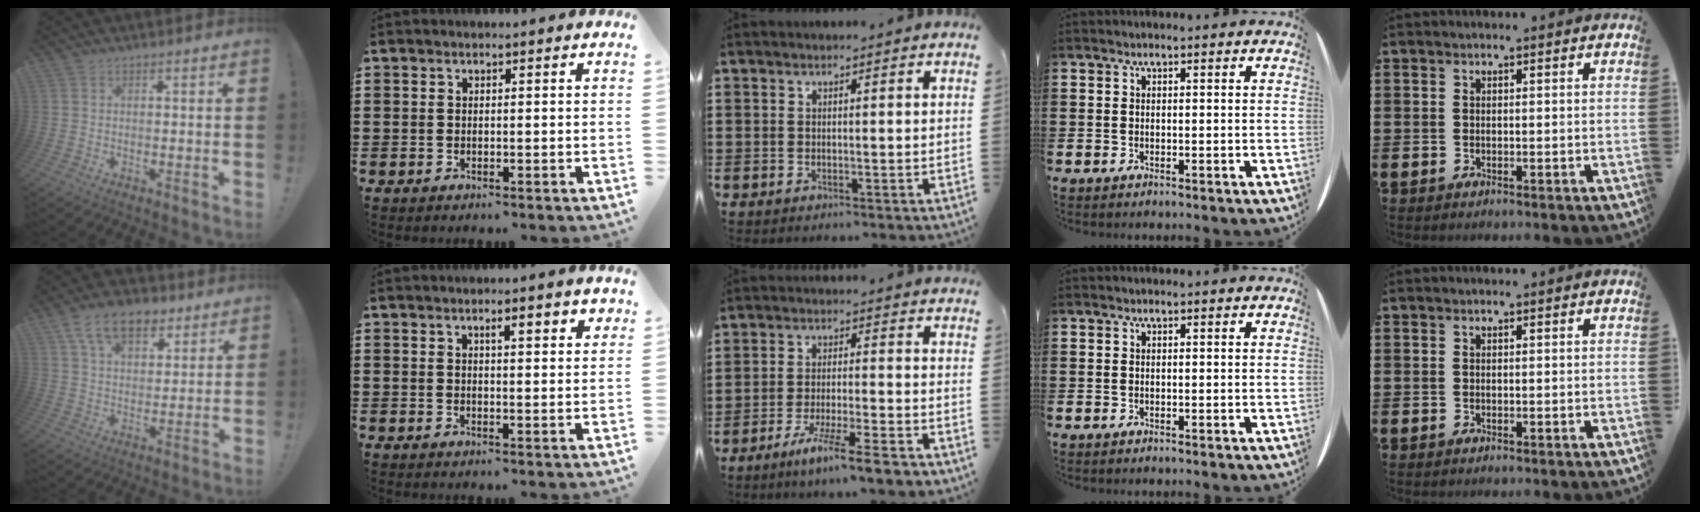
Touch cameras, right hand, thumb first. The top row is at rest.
{"thumb": {"total": 13.3, "force": [7.5, 7.9, 7.6], "torque": [-0.126, -0.024, 0.141]}, "index": {"total": 3.1, "force": [1.5, 0.7, 2.6], "torque": [-0.037, -0.001, 0.020]}, "middle": {"total": 7.1, "force": [-5.5, -0.1, 4.4], "torque": [-0.080, -0.008, -0.100]}}